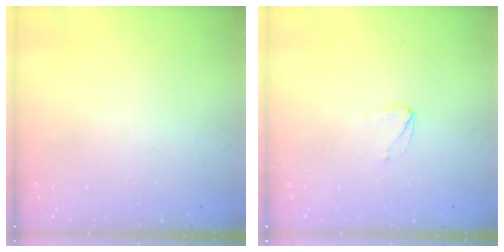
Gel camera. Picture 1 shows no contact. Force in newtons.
{"total": 3.6, "press": 3.6, "slide": 0.2}